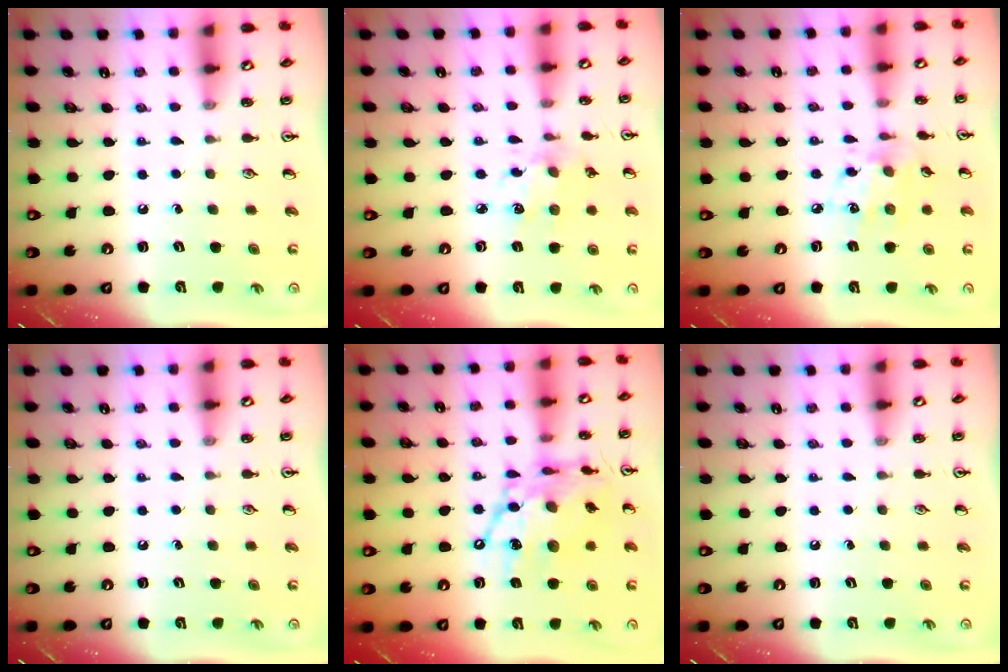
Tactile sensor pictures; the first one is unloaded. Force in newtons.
{"total": 6.8, "press": 6.8, "slide": 0.5}
{"total": 9.1, "press": 9.0, "slide": 0.6}
{"total": 0.0}
{"total": 16.2, "press": 16.1, "slide": 1.3}
{"total": 0.0}